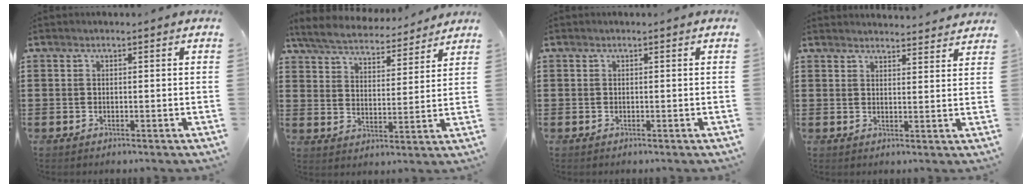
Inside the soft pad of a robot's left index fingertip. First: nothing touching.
{"total": 5.4, "force": [5.3, 0.5, 1.1], "torque": [-0.049, -0.034, 0.089]}
{"total": 0.0}
{"total": 2.9, "force": [2.9, -0.1, 0.0], "torque": [-0.001, -0.018, 0.053]}